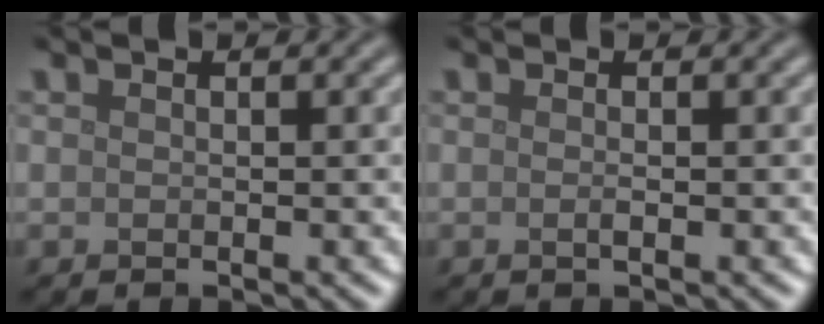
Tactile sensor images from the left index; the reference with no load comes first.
{"total": 0.6, "force": [-0.1, 0.1, 0.6], "torque": [-0.012, -0.003, -0.003]}